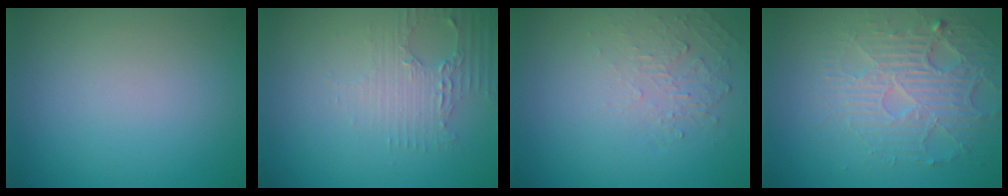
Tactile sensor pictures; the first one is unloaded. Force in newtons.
{"total": 2.7, "press": 2.4, "slide": 1.3}
{"total": 1.9, "press": 0.5, "slide": 1.9}
{"total": 4.6, "press": 4.0, "slide": 2.4}